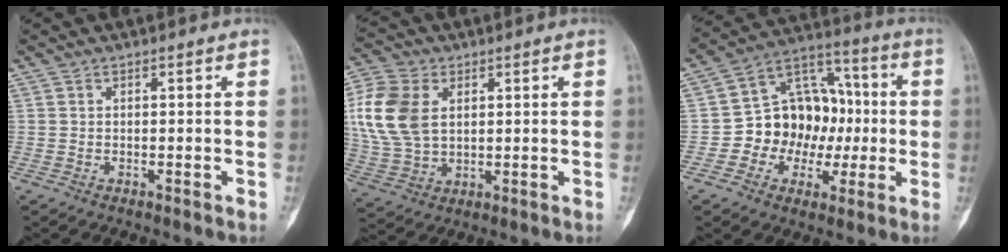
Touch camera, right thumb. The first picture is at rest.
{"total": 13.2, "force": [2.8, 8.9, 9.4], "torque": [-0.203, 0.000, 0.057]}
{"total": 15.4, "force": [-1.3, 12.4, 9.2], "torque": [-0.088, 0.040, -0.022]}